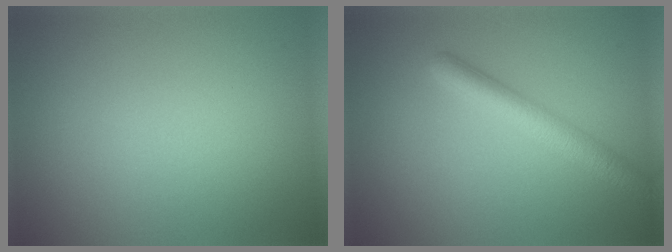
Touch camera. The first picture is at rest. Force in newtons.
{"total": 3.7, "press": 3.7, "slide": 0.2}